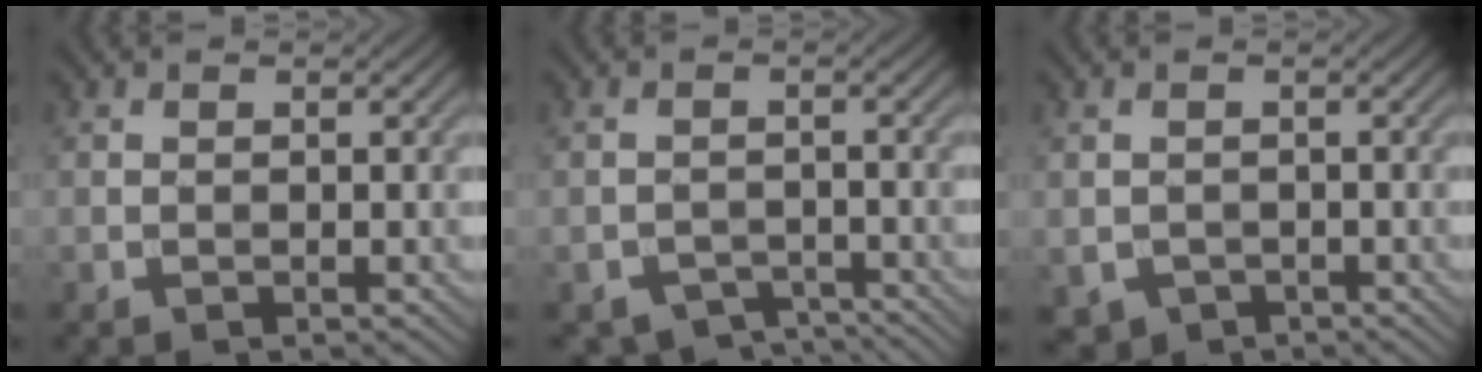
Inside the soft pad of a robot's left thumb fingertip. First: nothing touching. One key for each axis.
{"total": 3.9, "fx": -3.2, "fy": 1.8, "fz": 1.2, "tx": -0.016, "ty": -0.010, "tz": -0.053}
{"total": 1.9, "fx": -0.9, "fy": 1.6, "fz": 0.5, "tx": -0.017, "ty": -0.013, "tz": -0.017}